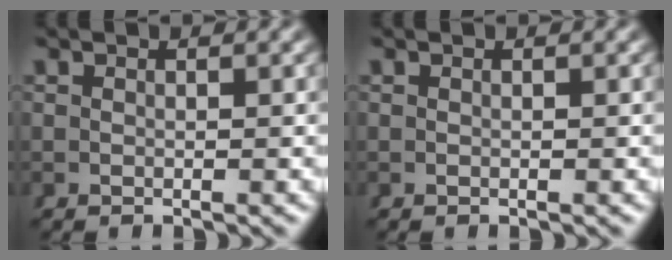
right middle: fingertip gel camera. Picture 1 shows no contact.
{"total": 1.6, "force": [-0.2, -1.5, -0.4], "torque": [0.020, -0.009, 0.006]}